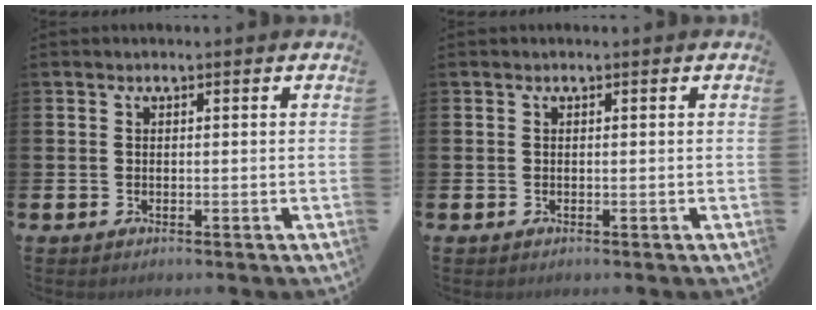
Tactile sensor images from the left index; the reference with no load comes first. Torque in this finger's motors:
{"motor_torque": [-0.02, 0.01, 0.00, 0.00]}